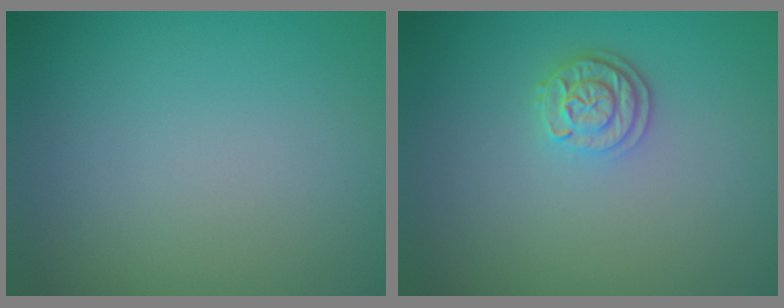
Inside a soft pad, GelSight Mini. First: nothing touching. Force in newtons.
{"total": 2.5, "press": 2.1, "slide": 1.3}